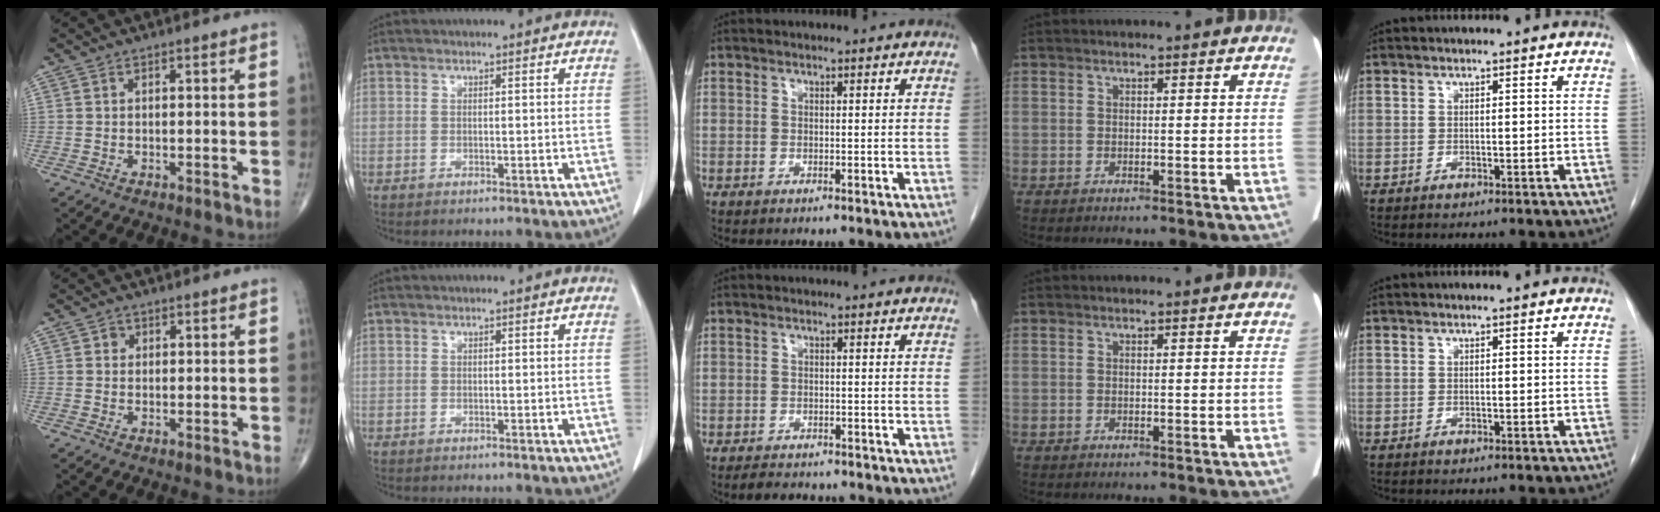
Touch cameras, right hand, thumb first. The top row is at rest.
{"thumb": {"total": 1.2, "force": [0.3, 1.1, 0.3], "torque": [0.003, 0.001, 0.001]}, "middle": {"total": 2.9, "force": [-2.6, 1.0, 0.8], "torque": [-0.020, -0.005, -0.038]}}